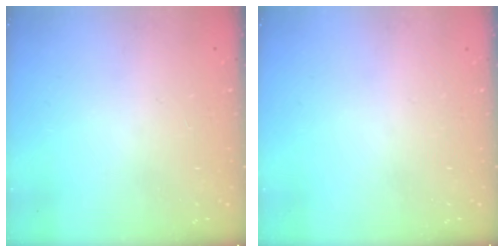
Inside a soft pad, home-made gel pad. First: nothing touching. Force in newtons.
{"total": 0.0}